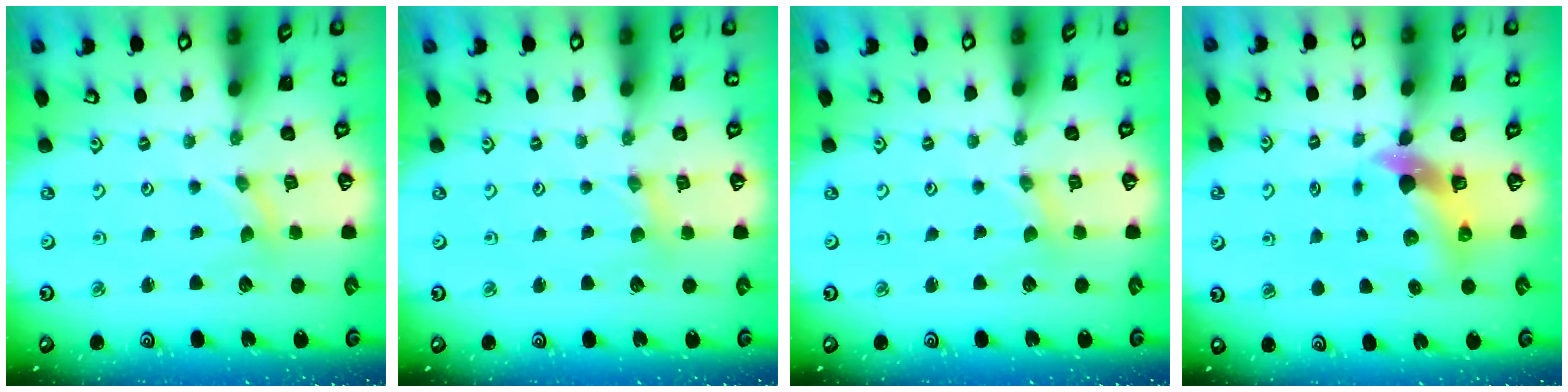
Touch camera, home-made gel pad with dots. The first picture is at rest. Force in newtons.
{"total": 1.7, "press": 1.7, "slide": 0.2}
{"total": 0.0}
{"total": 6.4, "press": 6.3, "slide": 1.2}